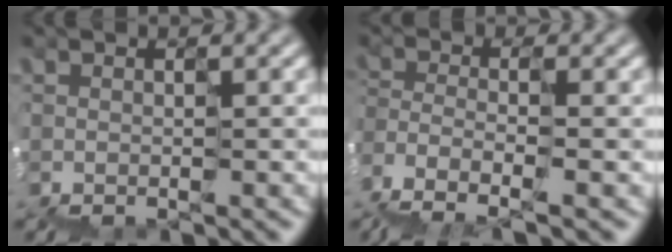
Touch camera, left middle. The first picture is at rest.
{"total": 3.3, "force": [-3.3, 0.3, 0.3], "torque": [-0.023, 0.008, -0.075]}